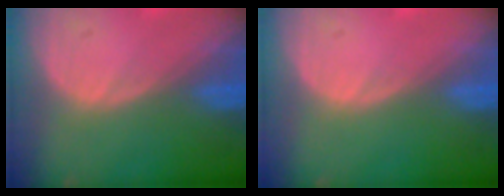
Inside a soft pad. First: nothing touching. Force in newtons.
{"total": 0.0}